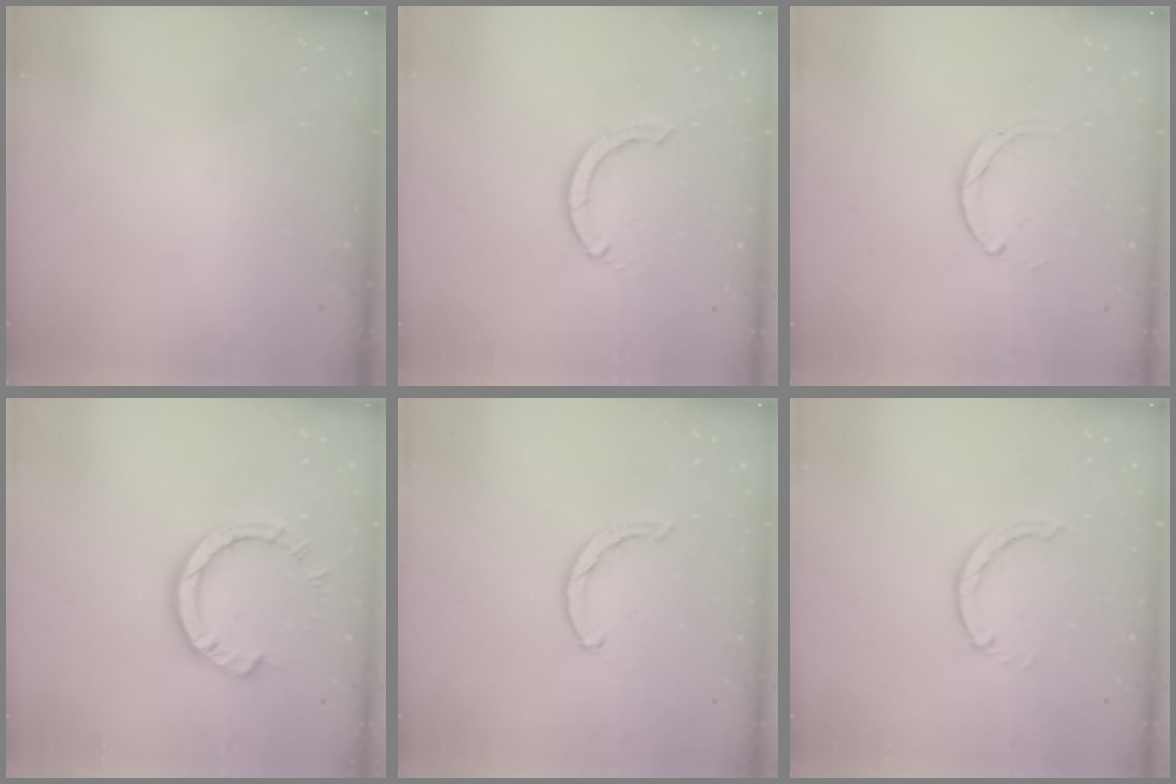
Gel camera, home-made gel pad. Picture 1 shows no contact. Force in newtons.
{"total": 4.1, "press": 4.0, "slide": 0.5}
{"total": 2.3, "press": 2.3, "slide": 0.3}
{"total": 7.7, "press": 7.7, "slide": 0.6}
{"total": 1.8, "press": 1.8, "slide": 0.4}
{"total": 0.0}